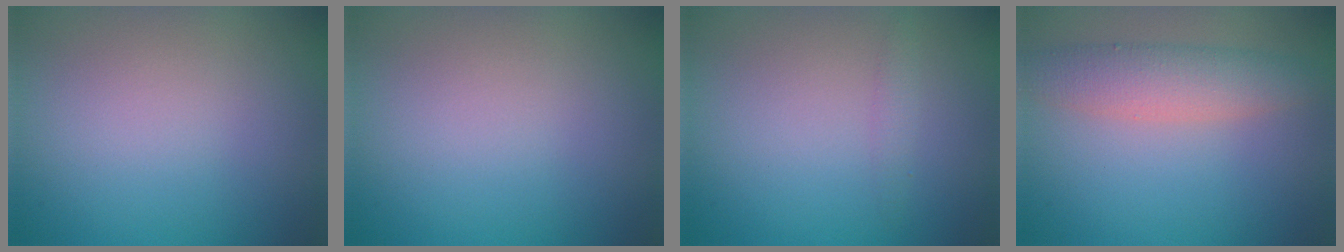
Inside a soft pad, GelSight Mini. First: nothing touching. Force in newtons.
{"total": 0.0}
{"total": 1.0, "press": 1.0, "slide": 0.0}
{"total": 3.7, "press": 3.7, "slide": 0.1}